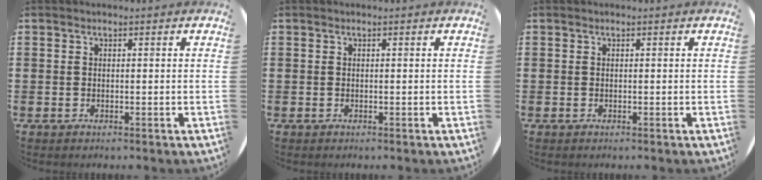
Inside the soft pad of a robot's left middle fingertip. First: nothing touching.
{"total": 0.0}
{"total": 0.0}